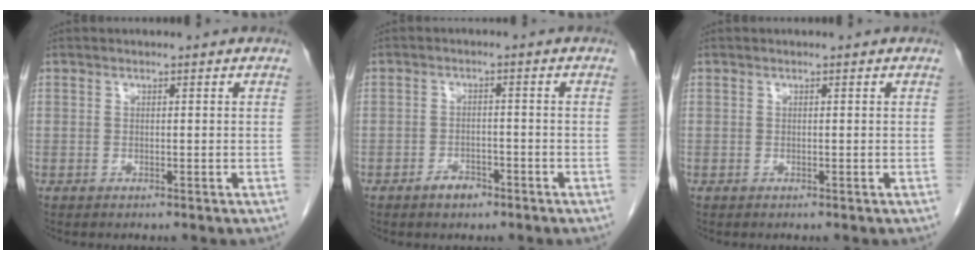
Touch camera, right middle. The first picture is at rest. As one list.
[{"total": 2.7, "force": [-2.0, 1.4, 1.3], "torque": [-0.021, 0.004, -0.028]}, {"total": 0.0}]